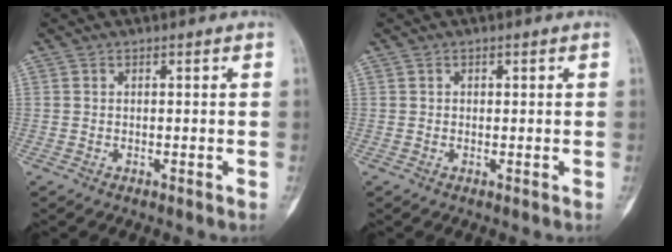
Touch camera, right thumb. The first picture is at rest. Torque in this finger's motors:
{"motor_torque": [-0.29, 0.17, 0.04, 0.14, 0.03]}